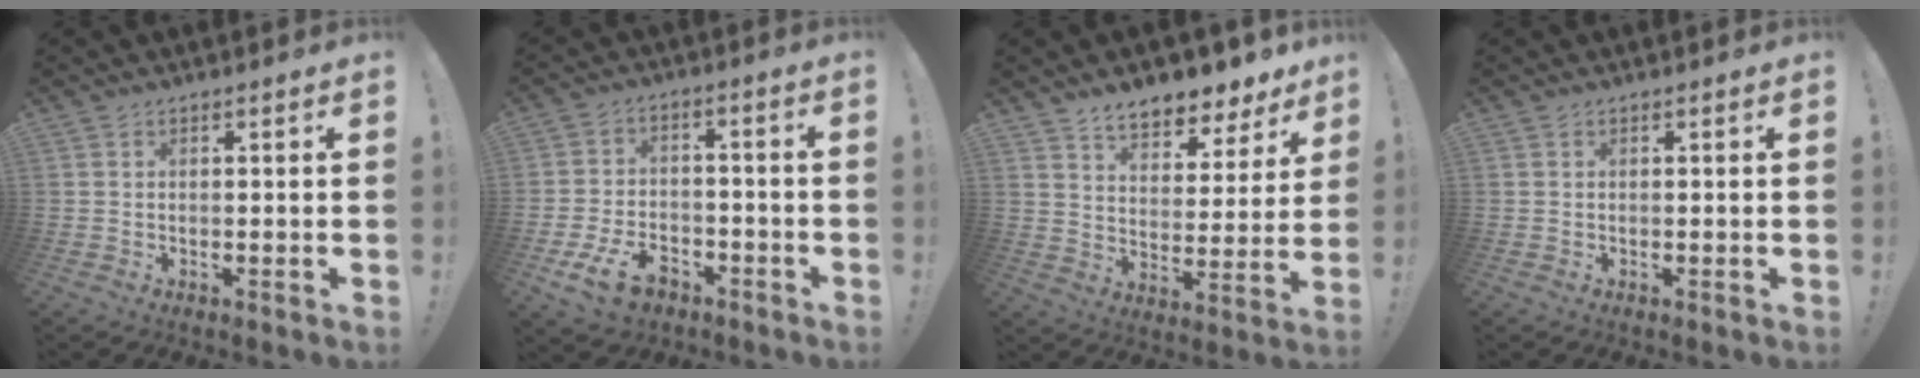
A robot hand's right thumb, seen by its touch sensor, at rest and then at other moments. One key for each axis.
{"total": 10.8, "fx": -5.8, "fy": 7.0, "fz": 5.7, "tx": -0.091, "ty": 0.038, "tz": -0.104}
{"total": 9.6, "fx": 8.1, "fy": 3.8, "fz": 3.4, "tx": -0.054, "ty": -0.068, "tz": 0.146}
{"total": 0.0}